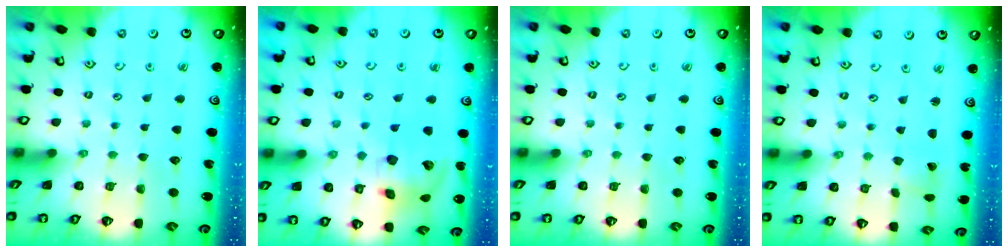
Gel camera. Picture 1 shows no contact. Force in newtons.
{"total": 15.5, "press": 15.3, "slide": 2.5}
{"total": 0.0}
{"total": 0.7, "press": 0.7, "slide": 0.1}